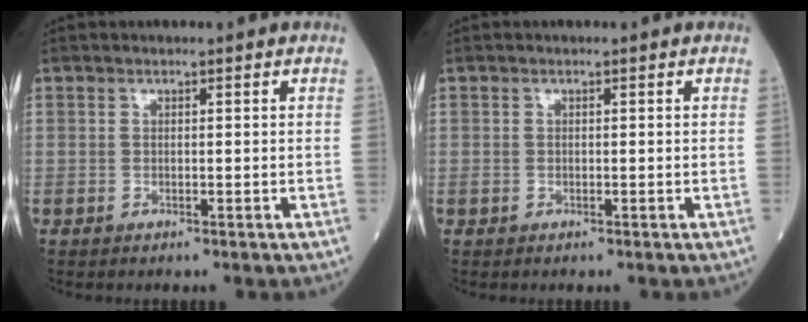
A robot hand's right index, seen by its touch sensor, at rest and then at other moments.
{"total": 0.6, "force": [-0.1, 0.4, 0.4], "torque": [-0.012, 0.000, -0.002]}